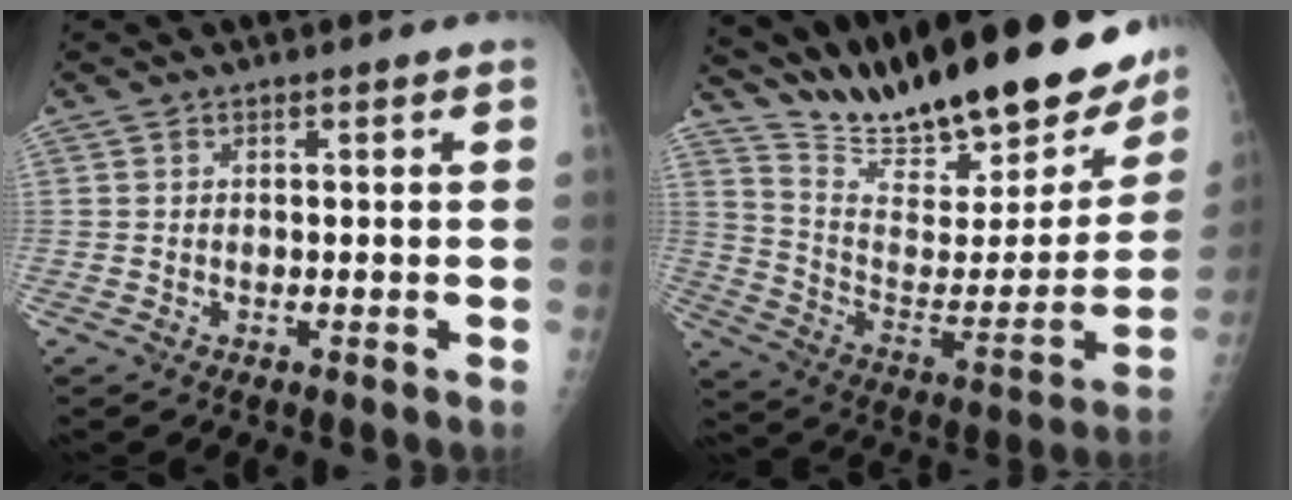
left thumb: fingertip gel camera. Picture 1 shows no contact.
{"total": 28.5, "force": [23.7, 7.4, 13.9], "torque": [-0.194, -0.114, 0.357]}